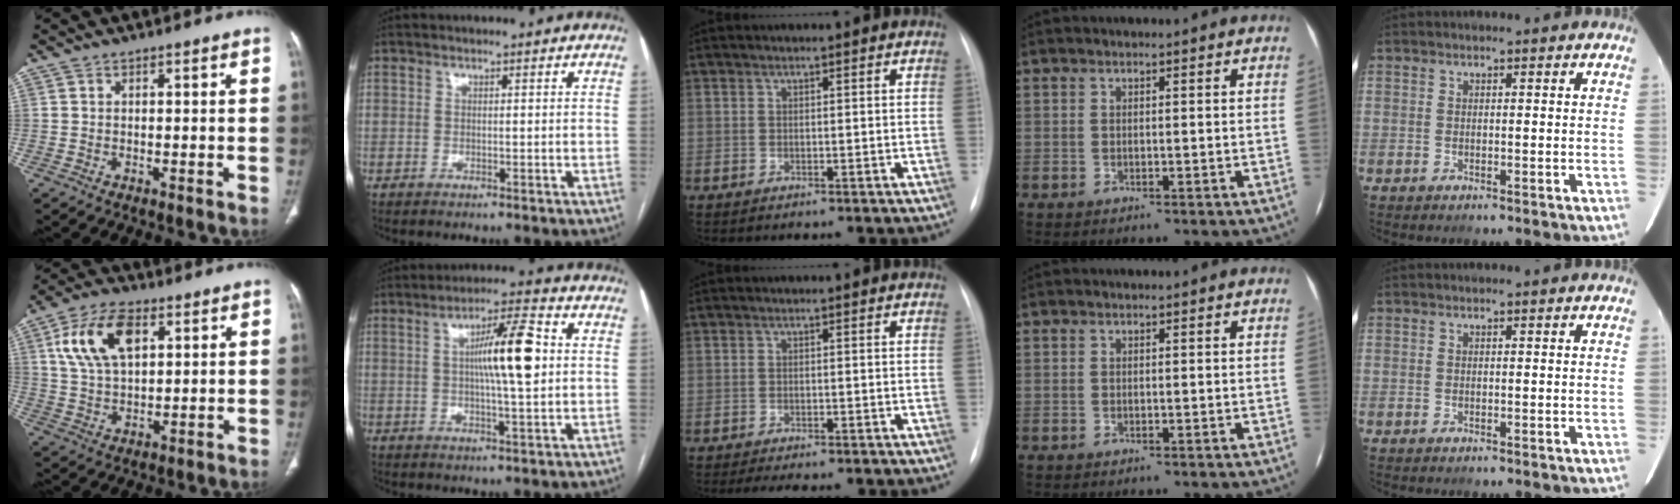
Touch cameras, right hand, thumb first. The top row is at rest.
{"thumb": {"total": 12.8, "force": [4.6, 7.0, 9.7], "torque": [-0.179, -0.002, 0.087]}, "index": {"total": 9.9, "force": [1.2, 0.9, 9.8], "torque": [-0.165, 0.010, 0.020]}, "middle": {"total": 7.2, "force": [-6.2, 1.7, 3.3], "torque": [-0.042, -0.001, -0.079]}}